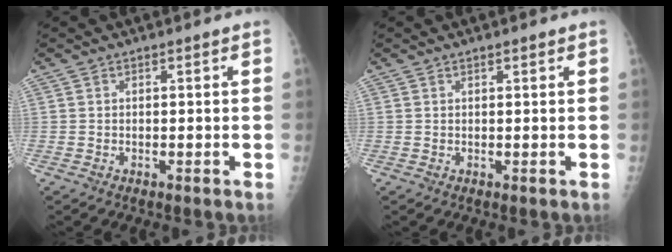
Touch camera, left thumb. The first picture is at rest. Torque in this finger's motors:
{"motor_torque": [-0.07, -0.02, -0.17, -0.13, 0.02]}